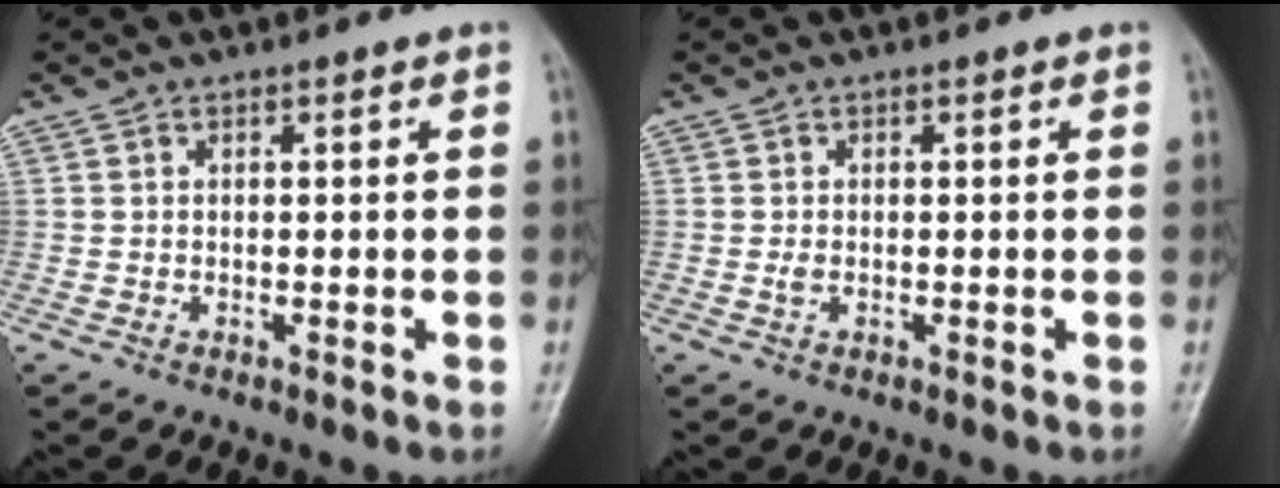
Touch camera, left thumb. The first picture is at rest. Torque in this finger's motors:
{"motor_torque": [-0.05, 0.05, 0.07, 0.00, 0.01]}